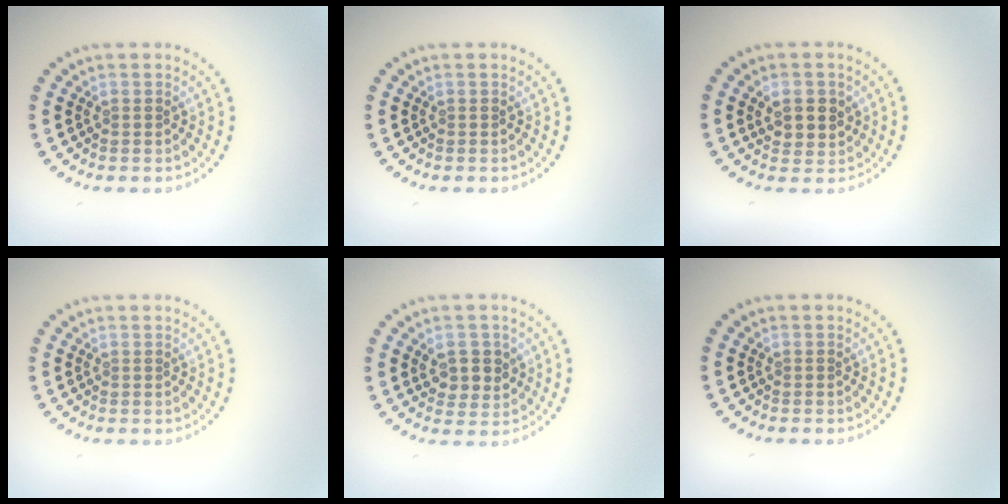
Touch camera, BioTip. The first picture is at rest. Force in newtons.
{"total": 0.0}
{"total": 2.7, "press": 2.6, "slide": 0.8}
{"total": 0.0}
{"total": 2.9, "press": 2.8, "slide": 0.8}
{"total": 0.0}